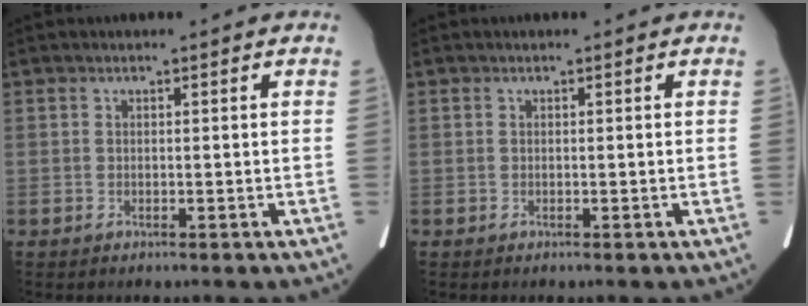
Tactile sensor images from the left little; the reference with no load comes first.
{"total": 0.0}